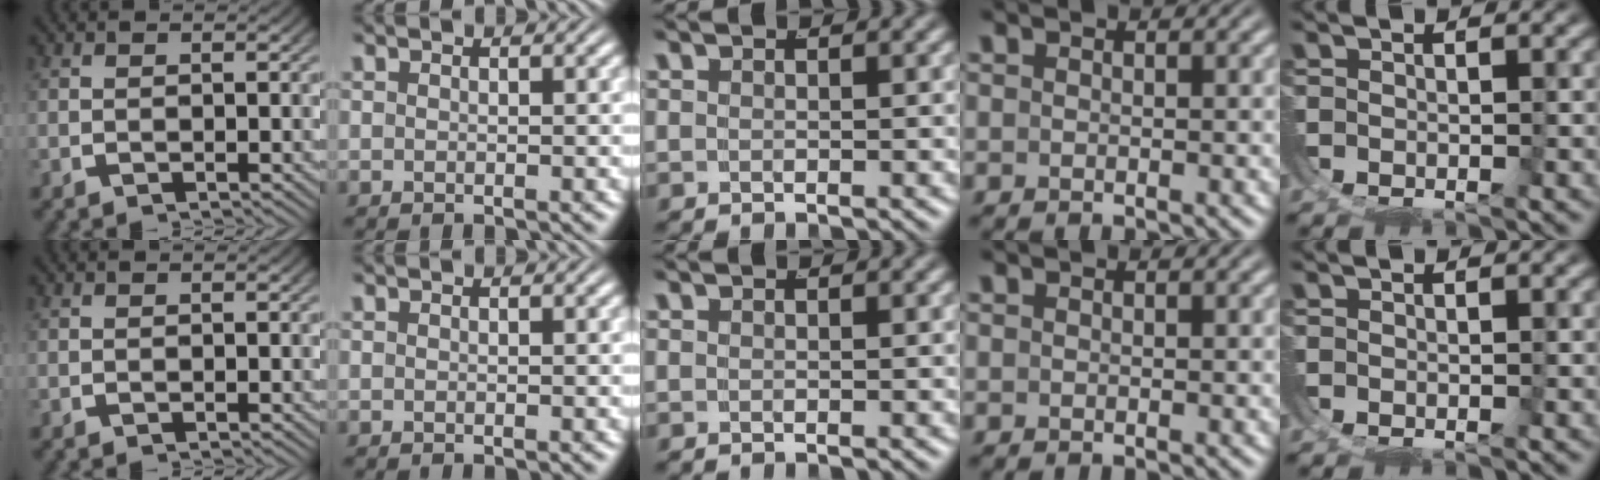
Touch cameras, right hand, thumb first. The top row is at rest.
{}